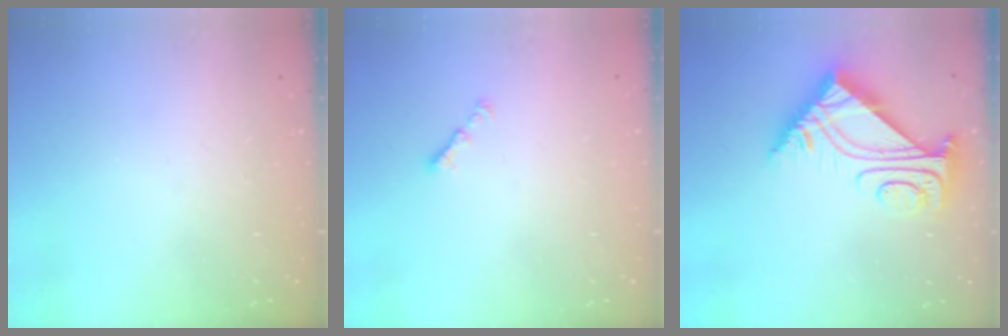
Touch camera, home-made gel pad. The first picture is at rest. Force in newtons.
{"total": 1.3, "press": 1.2, "slide": 0.5}
{"total": 8.0, "press": 8.0, "slide": 0.6}